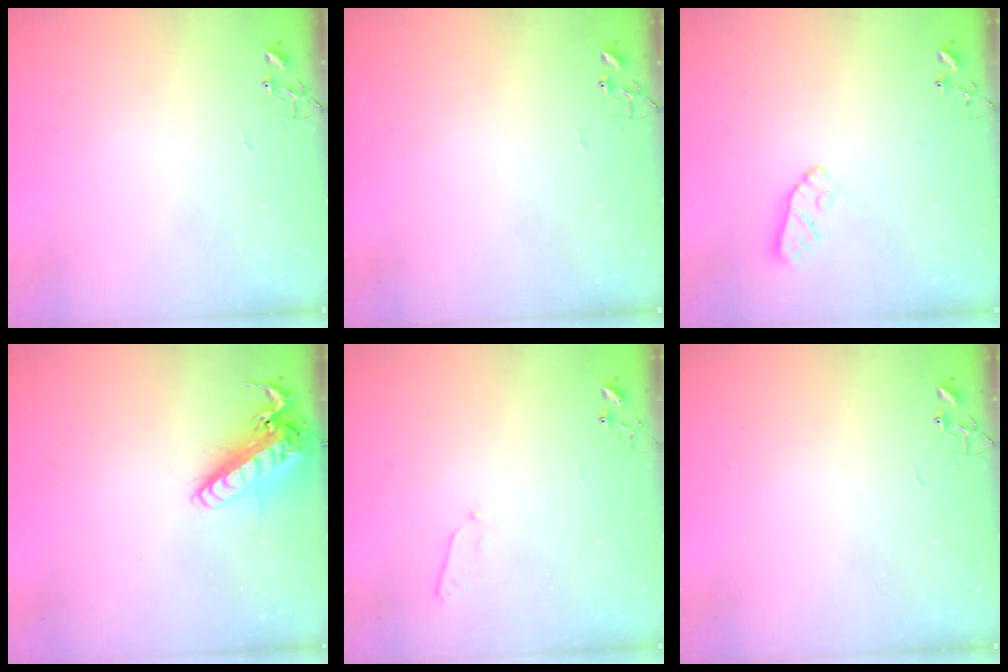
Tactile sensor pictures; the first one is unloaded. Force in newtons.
{"total": 0.0}
{"total": 7.2, "press": 7.2, "slide": 0.4}
{"total": 17.4, "press": 17.1, "slide": 3.3}
{"total": 3.8, "press": 3.8, "slide": 0.5}
{"total": 0.0}